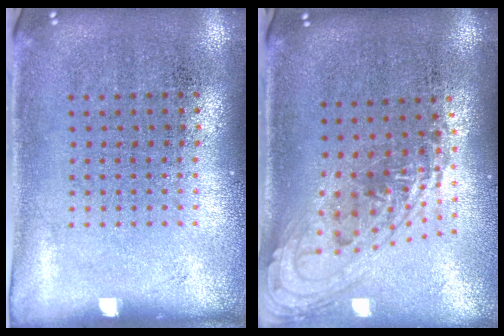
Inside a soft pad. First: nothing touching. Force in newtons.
{"total": 1.5, "press": 1.3, "slide": 0.7}